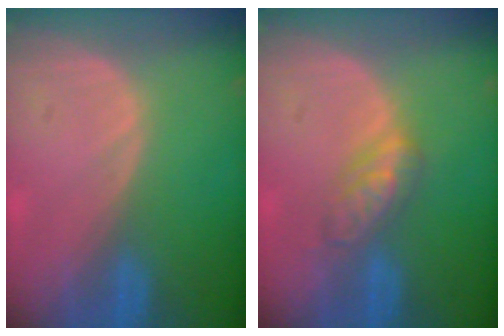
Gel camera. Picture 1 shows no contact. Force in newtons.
{"total": 4.7, "press": 4.5, "slide": 1.3}